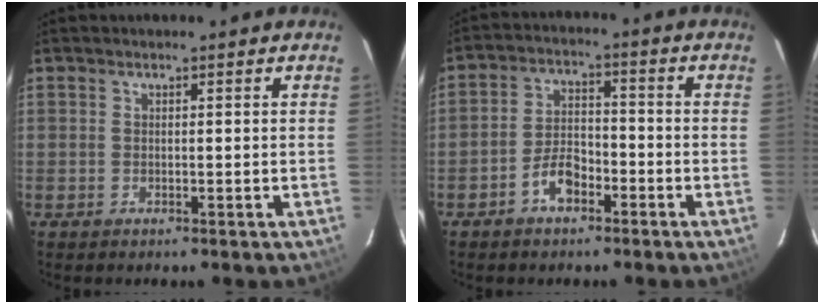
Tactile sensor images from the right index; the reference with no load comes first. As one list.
[{"total": 5.9, "force": [-3.6, 3.0, 3.5], "torque": [-0.075, 0.016, -0.062]}]